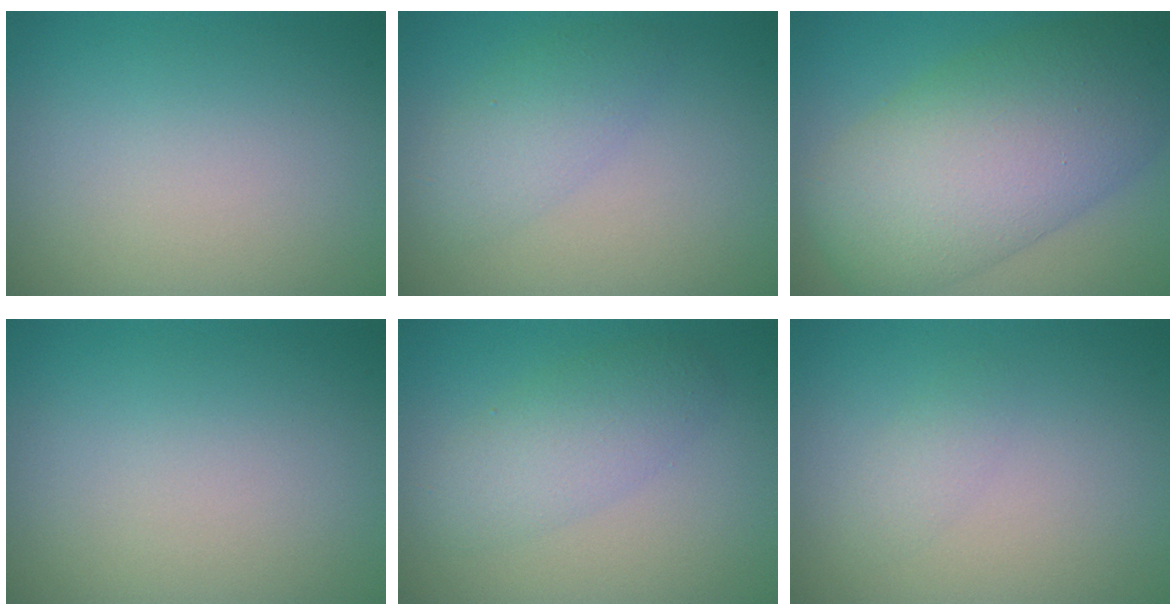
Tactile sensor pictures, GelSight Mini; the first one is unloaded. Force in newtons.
{"total": 2.8, "press": 2.8, "slide": 0.1}
{"total": 11.3, "press": 11.3, "slide": 0.4}
{"total": 0.0}
{"total": 3.2, "press": 3.2, "slide": 0.1}
{"total": 1.1, "press": 1.1, "slide": 0.0}